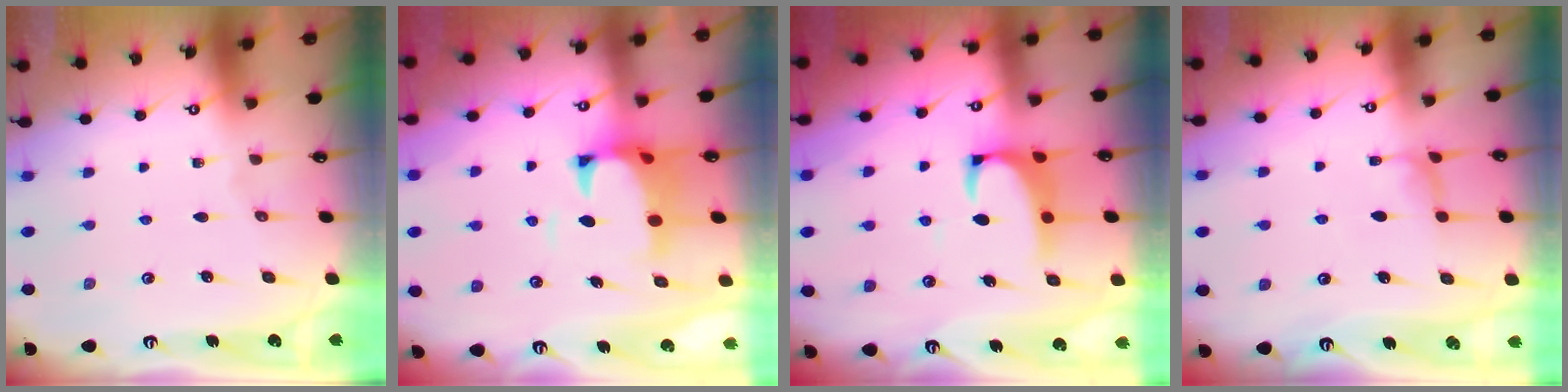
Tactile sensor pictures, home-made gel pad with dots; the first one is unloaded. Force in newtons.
{"total": 2.6, "press": 2.4, "slide": 1.1}
{"total": 2.2, "press": 2.0, "slide": 1.0}
{"total": 0.0}